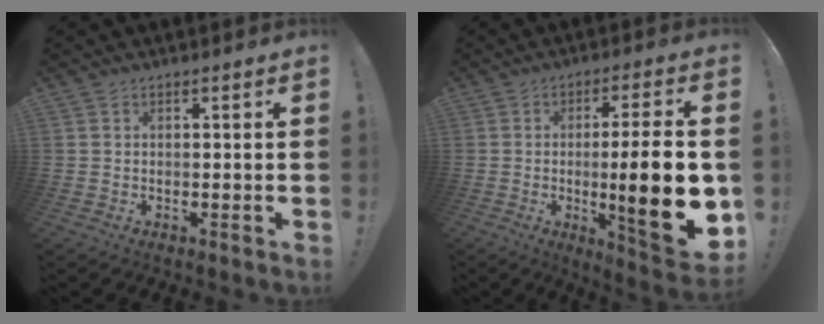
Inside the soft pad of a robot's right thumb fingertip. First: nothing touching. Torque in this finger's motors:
{"motor_torque": [0.36, 0.62, 0.58, 0.30, 0.12]}